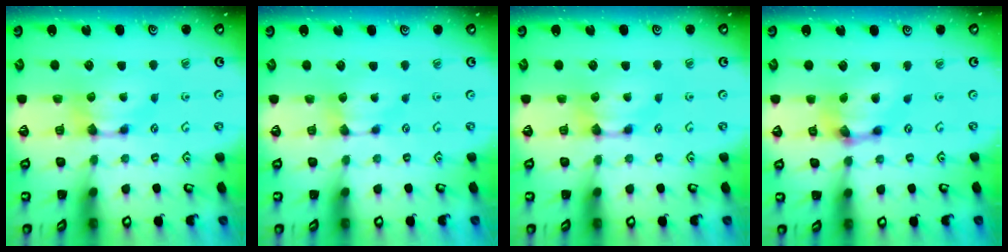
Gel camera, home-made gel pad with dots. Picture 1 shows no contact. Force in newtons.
{"total": 0.6, "press": 0.6, "slide": 0.3}
{"total": 0.0}
{"total": 5.5, "press": 5.0, "slide": 2.4}